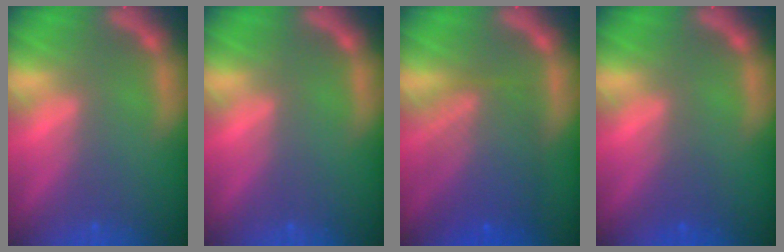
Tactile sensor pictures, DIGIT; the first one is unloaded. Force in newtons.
{"total": 0.0}
{"total": 7.6}
{"total": 1.5}